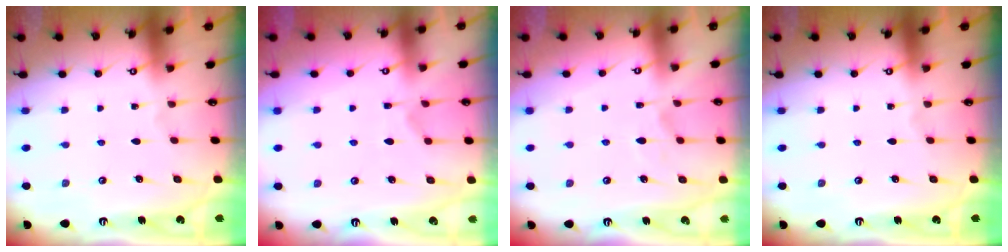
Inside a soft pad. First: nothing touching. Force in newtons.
{"total": 1.4, "press": 0.2, "slide": 1.4}
{"total": 5.4, "press": 5.3, "slide": 1.2}
{"total": 0.0}